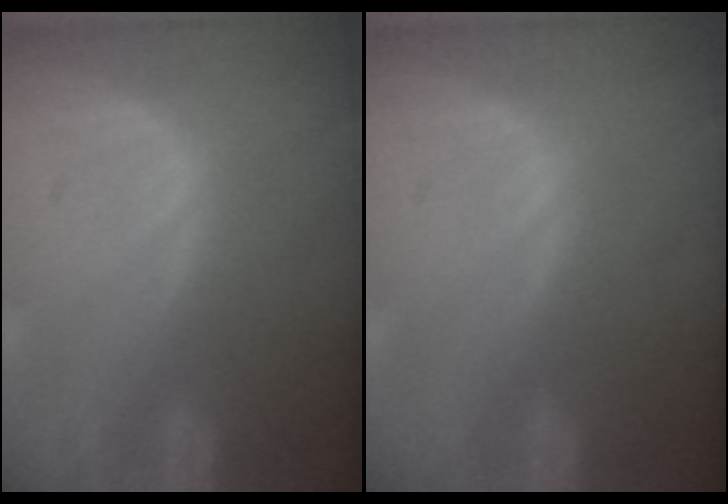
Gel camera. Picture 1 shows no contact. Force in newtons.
{"total": 0.0}